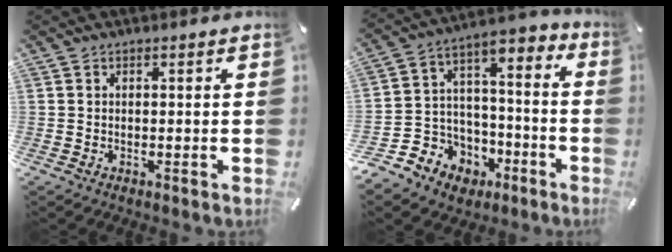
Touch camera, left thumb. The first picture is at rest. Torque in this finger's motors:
{"motor_torque": [1.58, 2.61, 1.04, 0.88, 0.04]}